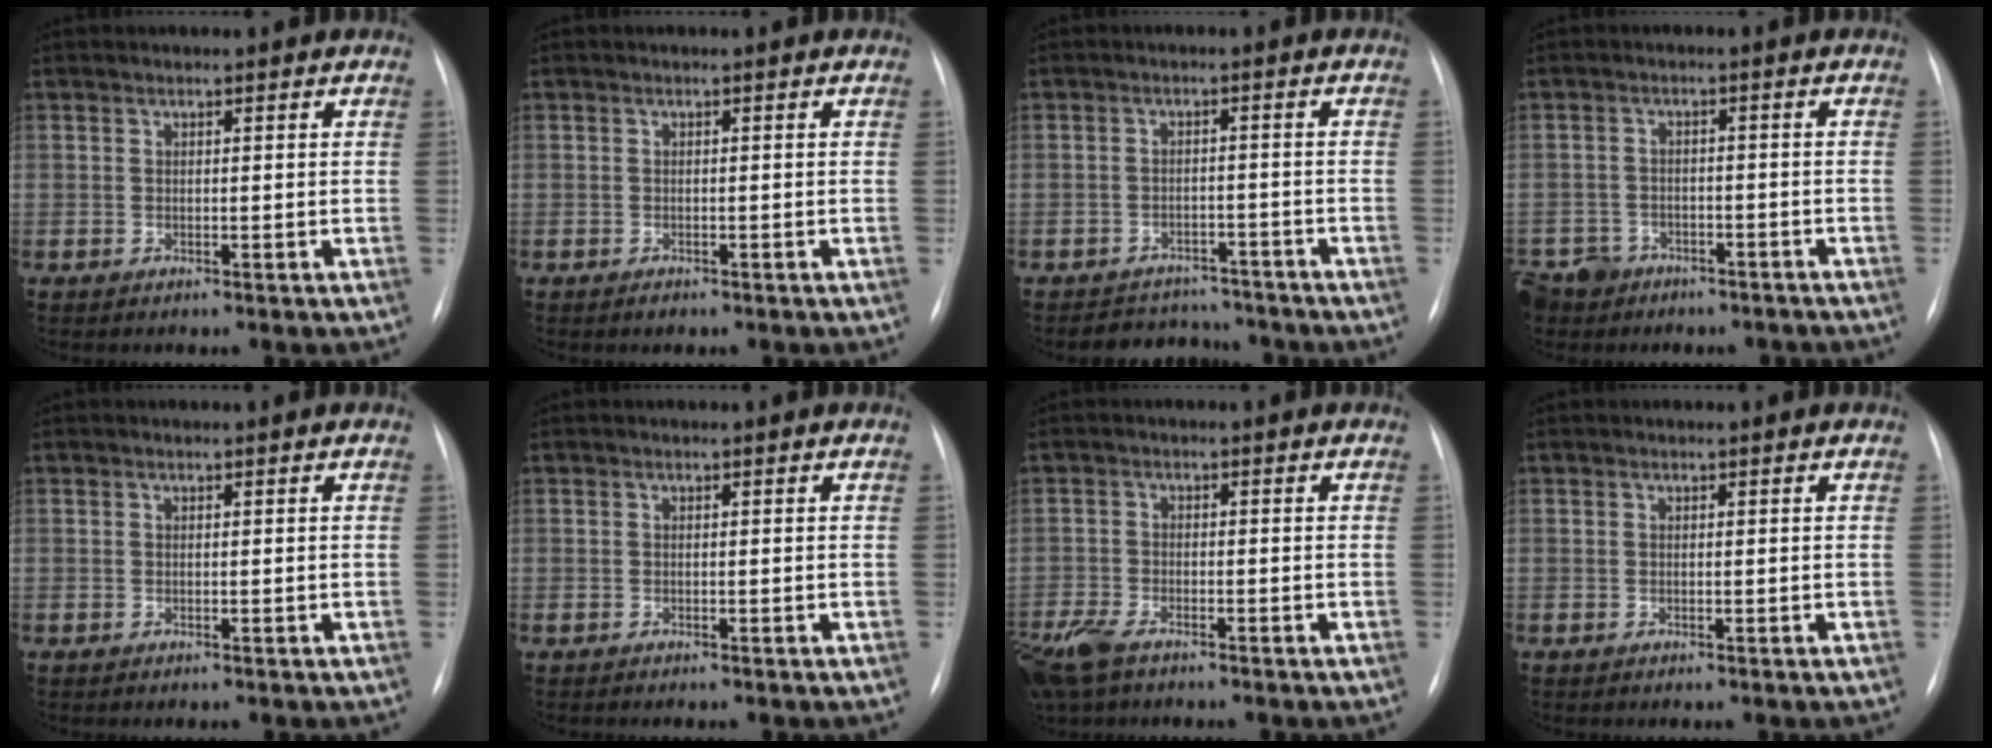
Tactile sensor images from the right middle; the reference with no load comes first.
{"total": 0.8, "force": [-0.5, 0.4, 0.3], "torque": [-0.007, 0.000, -0.004]}
{"total": 7.1, "force": [-6.5, 2.8, 0.2], "torque": [0.007, 0.015, -0.086]}
{"total": 10.1, "force": [-7.3, 6.7, 2.2], "torque": [-0.063, 0.008, -0.102]}
{"total": 0.0}
{"total": 0.0}
{"total": 8.3, "force": [-6.0, 3.2, 4.7], "torque": [-0.107, -0.018, -0.111]}
{"total": 0.0}